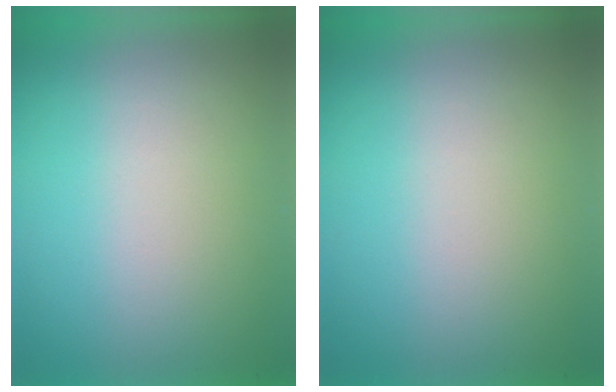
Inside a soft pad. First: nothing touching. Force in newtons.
{"total": 0.0}